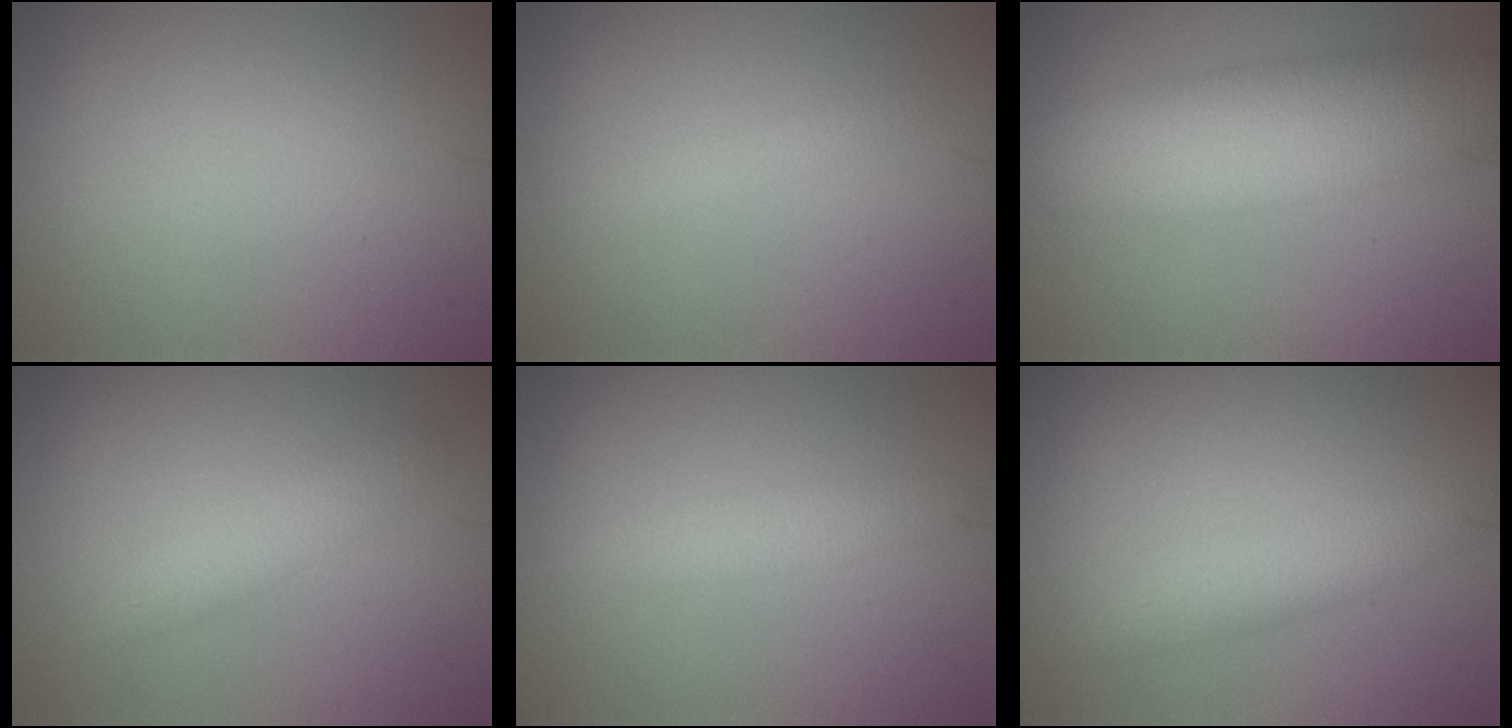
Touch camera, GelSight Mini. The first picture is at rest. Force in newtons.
{"total": 1.0, "press": 1.0, "slide": 0.1}
{"total": 8.5, "press": 8.5, "slide": 0.3}
{"total": 2.1, "press": 2.1, "slide": 0.2}
{"total": 2.1, "press": 2.1, "slide": 0.1}
{"total": 2.5, "press": 2.5, "slide": 0.1}